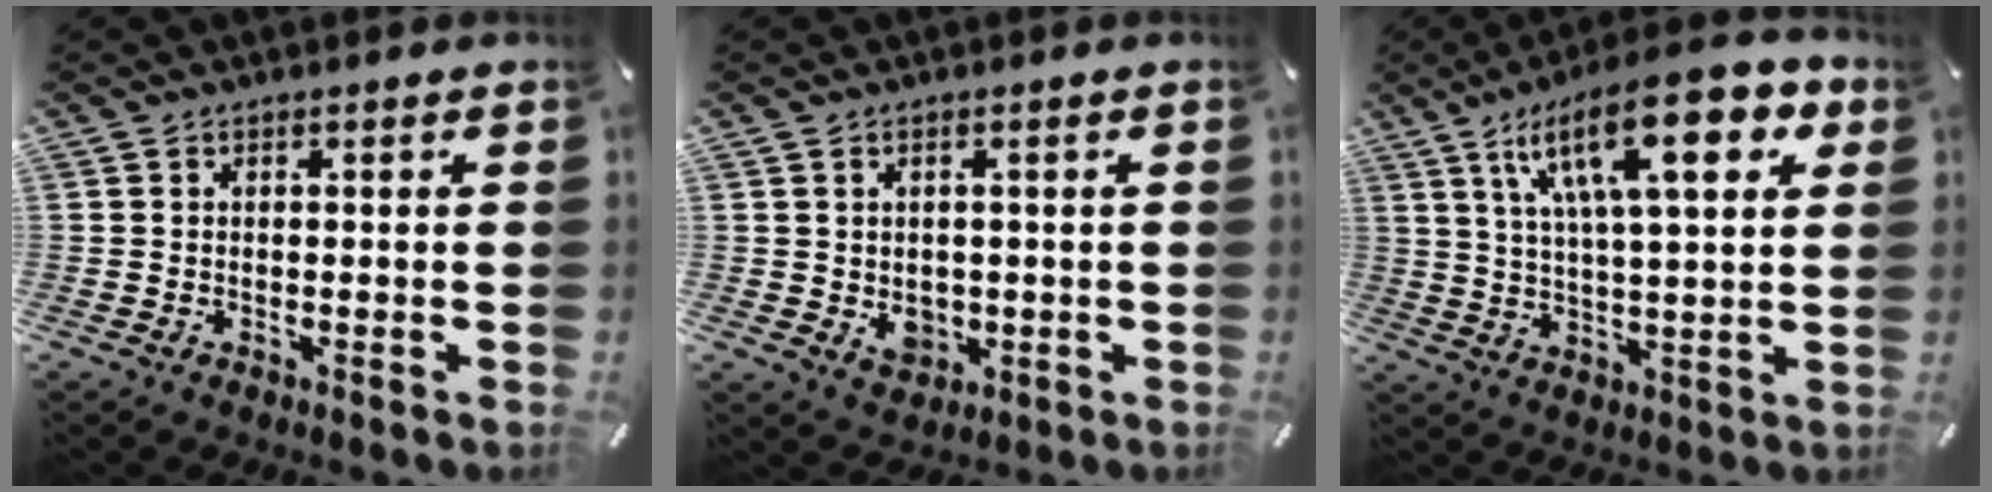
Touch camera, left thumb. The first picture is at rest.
{"total": 4.2, "force": [-0.2, 3.6, 2.1], "torque": [-0.012, -0.003, -0.004]}
{"total": 19.7, "force": [9.9, 6.2, 15.9], "torque": [-0.268, -0.022, 0.154]}